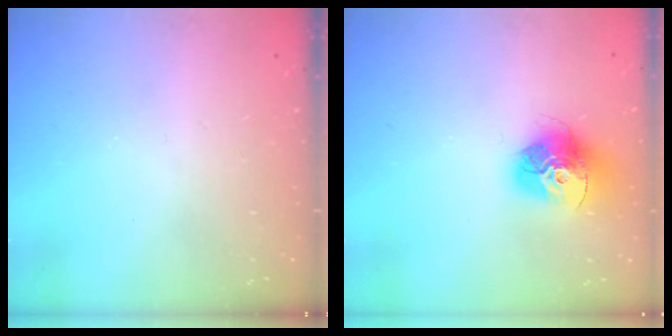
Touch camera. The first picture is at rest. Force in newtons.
{"total": 15.8, "press": 15.7, "slide": 1.6}